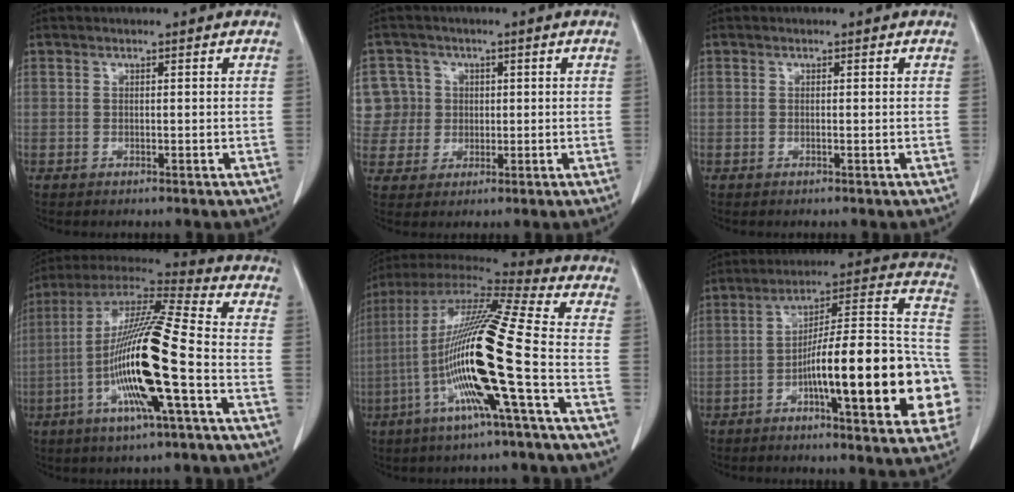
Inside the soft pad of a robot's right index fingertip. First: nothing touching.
{"total": 8.6, "force": [1.9, 8.4, 0.6], "torque": [-0.019, 0.033, 0.049]}
{"total": 0.0}
{"total": 18.7, "force": [-4.6, 0.6, 18.1], "torque": [-0.355, -0.007, -0.095]}
{"total": 20.3, "force": [-4.9, -0.7, 19.6], "torque": [-0.391, -0.011, -0.110]}
{"total": 23.9, "force": [-6.6, 4.1, 22.6], "torque": [-0.249, 0.030, -0.090]}